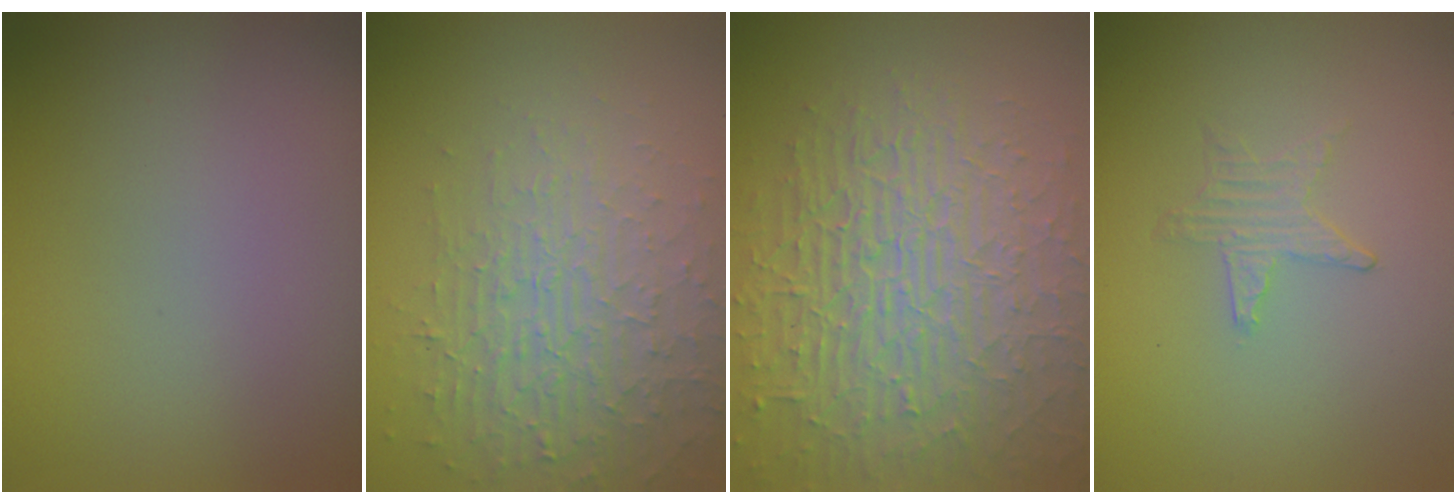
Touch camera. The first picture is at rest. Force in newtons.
{"total": 3.9, "press": 3.8, "slide": 0.8}
{"total": 8.8, "press": 6.2, "slide": 6.2}
{"total": 0.5, "press": 0.5, "slide": 0.1}